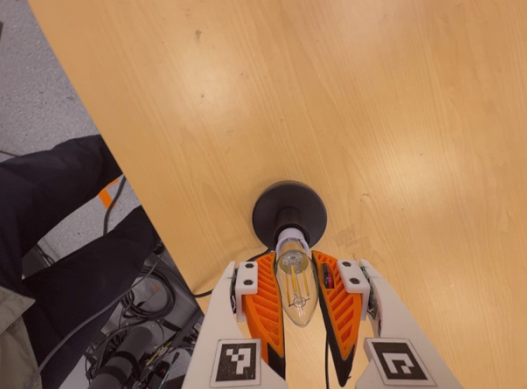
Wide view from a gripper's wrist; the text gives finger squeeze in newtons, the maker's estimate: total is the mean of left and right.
{"total": 21.3, "left": 23.8, "right": 18.8}